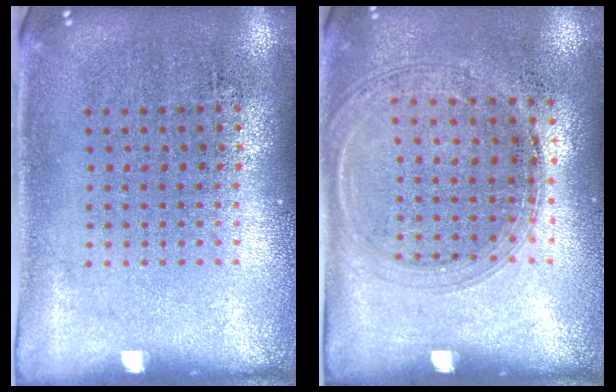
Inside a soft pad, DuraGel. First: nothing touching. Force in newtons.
{"total": 1.4, "press": 1.3, "slide": 0.5}